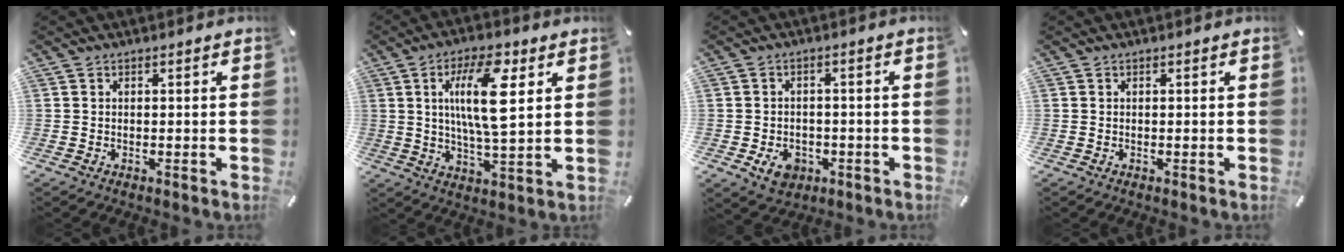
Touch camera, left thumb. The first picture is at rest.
{"total": 13.6, "force": [4.4, 3.9, 12.2], "torque": [-0.236, -0.008, 0.064]}
{"total": 5.9, "force": [-2.4, 4.6, 2.9], "torque": [-0.039, 0.006, -0.043]}
{"total": 0.0}